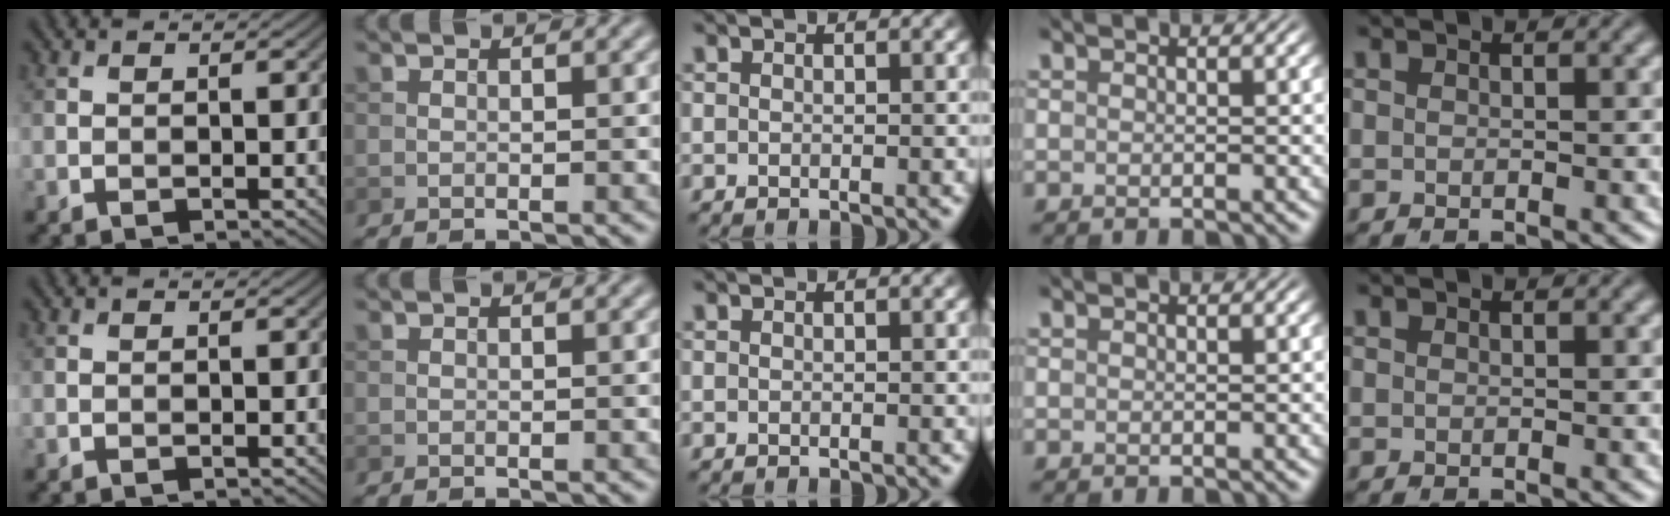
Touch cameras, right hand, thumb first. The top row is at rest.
{}